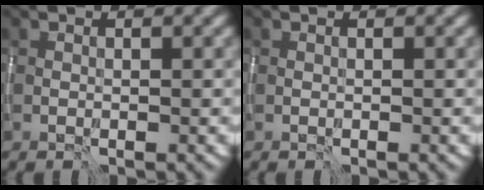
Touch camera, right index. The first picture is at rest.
{"total": 0.0}